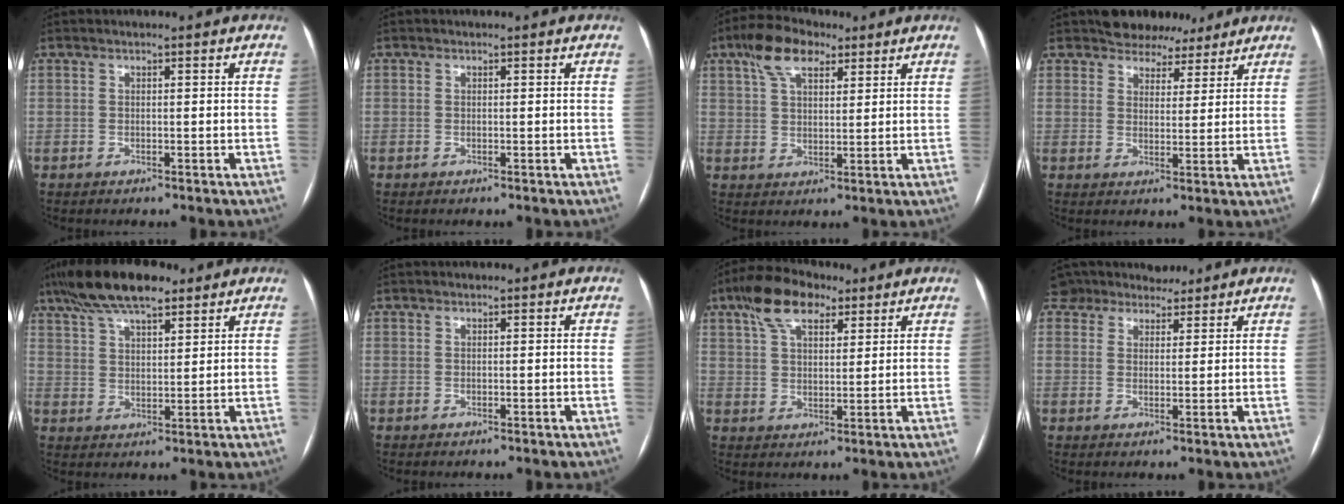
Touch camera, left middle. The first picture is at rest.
{"total": 0.0}
{"total": 8.1, "force": [4.8, 3.8, 5.3], "torque": [-0.108, 0.026, 0.088]}
{"total": 6.3, "force": [5.3, 3.2, 1.0], "torque": [-0.009, 0.006, 0.075]}
{"total": 12.2, "force": [9.0, 3.6, 7.4], "torque": [-0.147, 0.029, 0.160]}
{"total": 0.0}
{"total": 9.3, "force": [5.7, 4.3, 6.0], "torque": [-0.120, 0.028, 0.104]}
{"total": 6.0, "force": [5.3, 2.7, 0.5], "torque": [-0.012, 0.023, 0.090]}